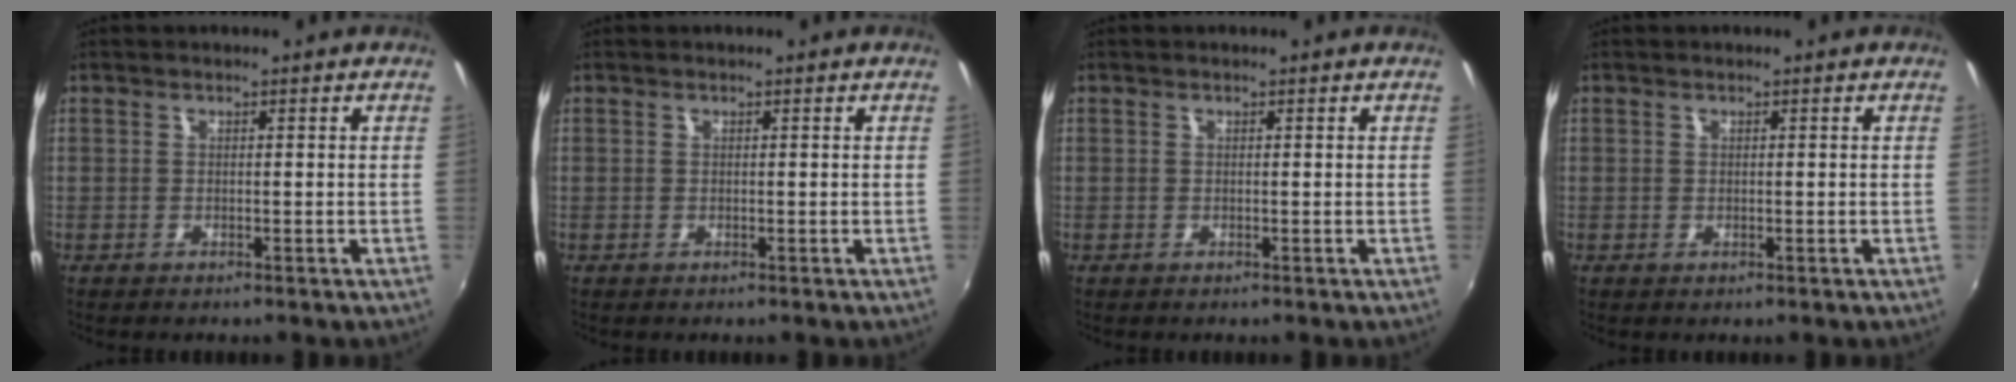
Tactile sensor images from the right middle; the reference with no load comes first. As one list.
[{"total": 0.0}, {"total": 0.0}, {"total": 0.0}]